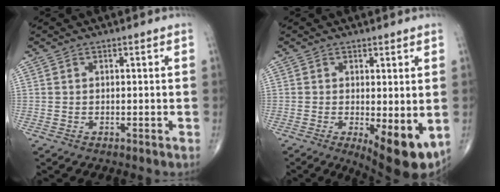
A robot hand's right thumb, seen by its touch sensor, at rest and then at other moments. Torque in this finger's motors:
{"motor_torque": [1.26, 1.51, 0.86, -0.47, 0.28]}